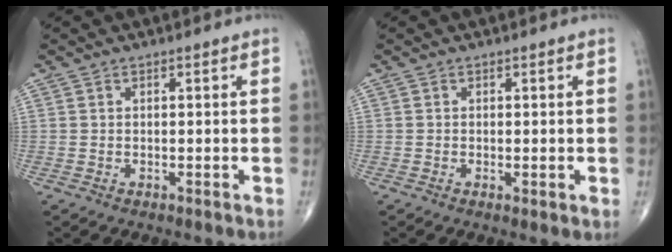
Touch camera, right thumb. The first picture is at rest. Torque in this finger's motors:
{"motor_torque": [-0.11, 0.01, 0.03, 0.05, -0.02]}